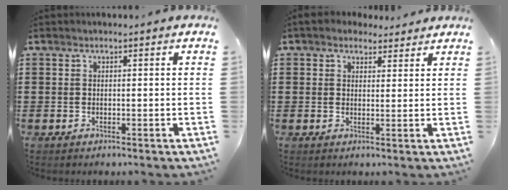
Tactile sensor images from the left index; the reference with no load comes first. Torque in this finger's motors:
{"motor_torque": [1.61, -0.53, -0.05, -0.21]}